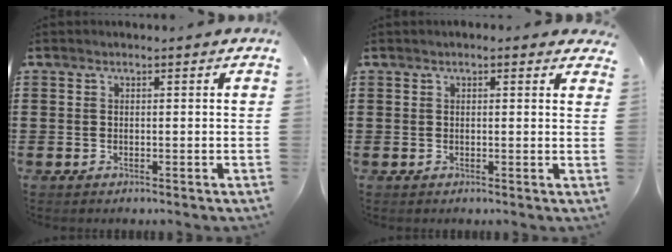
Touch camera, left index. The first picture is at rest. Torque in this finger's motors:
{"motor_torque": [1.31, -0.32, 0.12, 0.00]}